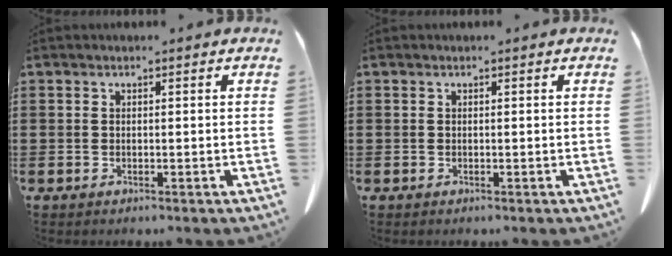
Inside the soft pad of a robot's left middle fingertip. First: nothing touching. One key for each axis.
{"total": 0.0}